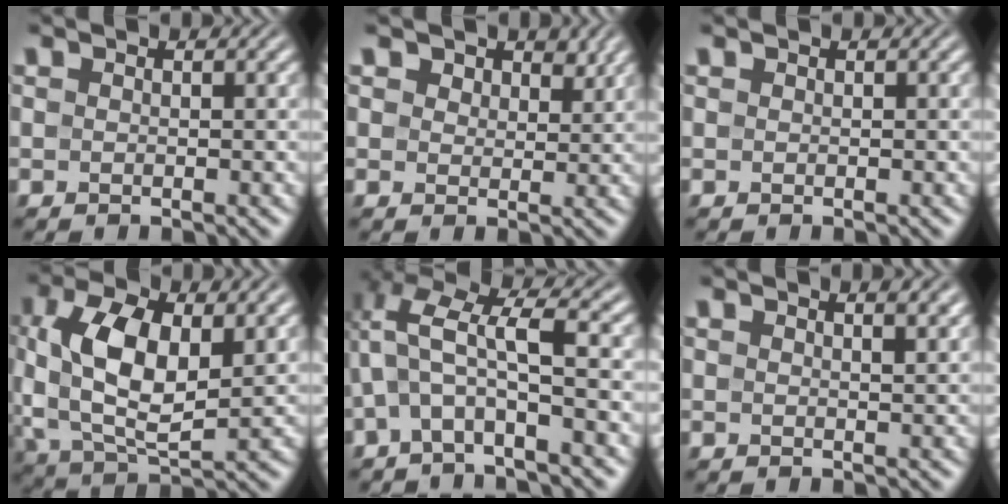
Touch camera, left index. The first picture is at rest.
{"total": 3.0, "force": [1.9, 1.9, 1.3], "torque": [-0.029, -0.008, 0.024]}
{"total": 0.0}
{"total": 9.4, "force": [1.3, 5.1, 7.8], "torque": [-0.166, 0.003, 0.022]}
{"total": 6.4, "force": [0.0, 2.0, 6.0], "torque": [-0.130, 0.021, -0.014]}
{"total": 1.6, "force": [1.0, 0.4, 1.2], "torque": [-0.011, 0.004, 0.010]}